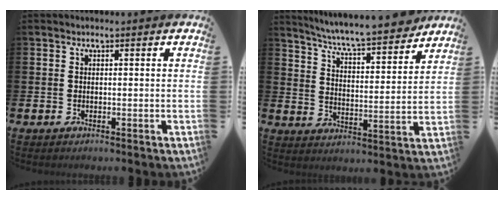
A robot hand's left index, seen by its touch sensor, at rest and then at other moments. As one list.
[{"total": 7.7, "force": [7.3, 0.0, 2.3], "torque": [-0.068, -0.060, 0.124]}]